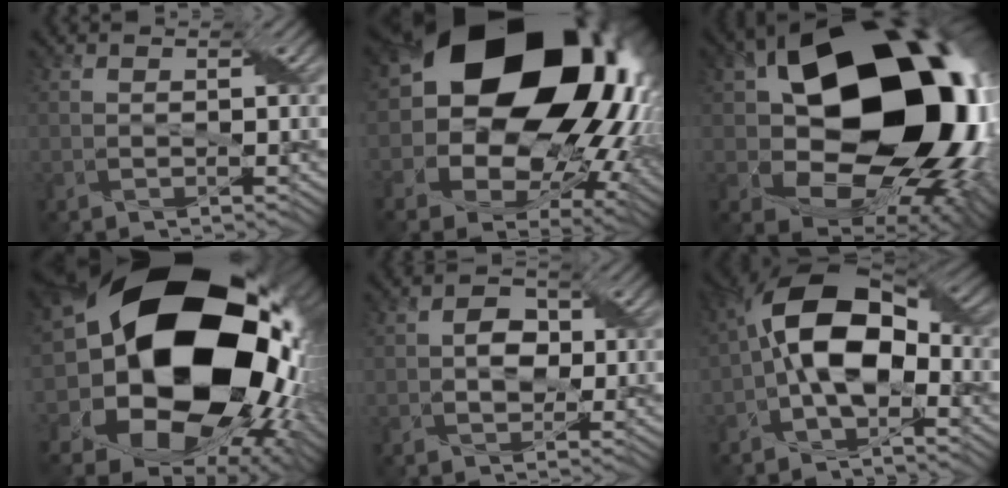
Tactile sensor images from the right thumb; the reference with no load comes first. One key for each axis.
{"total": 23.9, "fx": 5.9, "fy": 18.7, "fz": 13.6, "tx": -0.270, "ty": -0.007, "tz": 0.119}
{"total": 21.9, "fx": 3.5, "fy": 15.5, "fz": 15.0, "tx": -0.279, "ty": -0.023, "tz": 0.090}
{"total": 23.6, "fx": 3.0, "fy": 18.0, "fz": 14.9, "tx": -0.322, "ty": -0.061, "tz": 0.093}
{"total": 3.1, "fx": -0.1, "fy": 2.4, "fz": 2.1, "tx": -0.039, "ty": 0.004, "tz": -0.006}
{"total": 13.3, "fx": -0.9, "fy": 7.4, "fz": 11.0, "tx": -0.206, "ty": 0.030, "tz": -0.032}